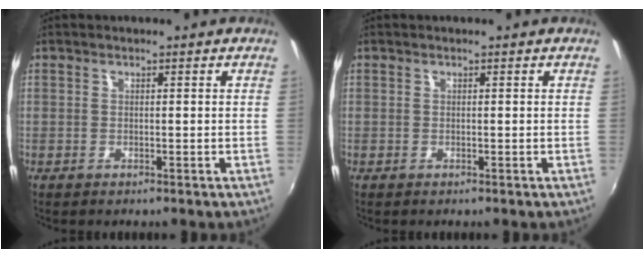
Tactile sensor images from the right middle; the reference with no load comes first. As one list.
[{"total": 0.0}]